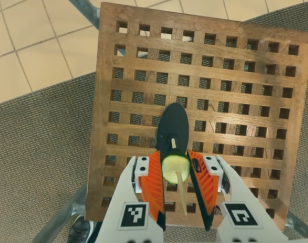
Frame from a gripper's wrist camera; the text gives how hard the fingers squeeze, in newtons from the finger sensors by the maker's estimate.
{"total": 6.8, "left": 6.6, "right": 7.0}